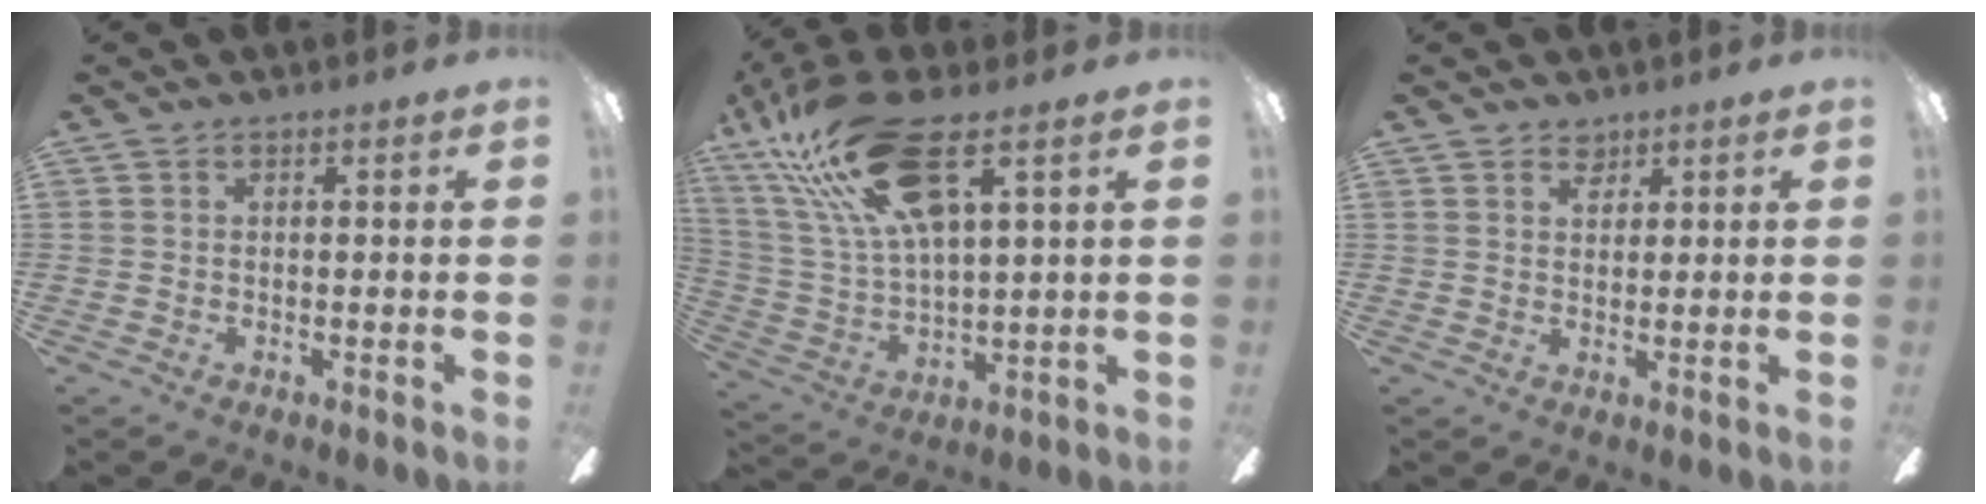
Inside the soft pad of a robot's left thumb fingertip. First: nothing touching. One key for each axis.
{"total": 22.5, "fx": 12.7, "fy": 7.4, "fz": 17.0, "tx": -0.332, "ty": -0.042, "tz": 0.218}
{"total": 2.9, "fx": 2.2, "fy": 1.8, "fz": 0.7, "tx": -0.002, "ty": -0.009, "tz": 0.039}